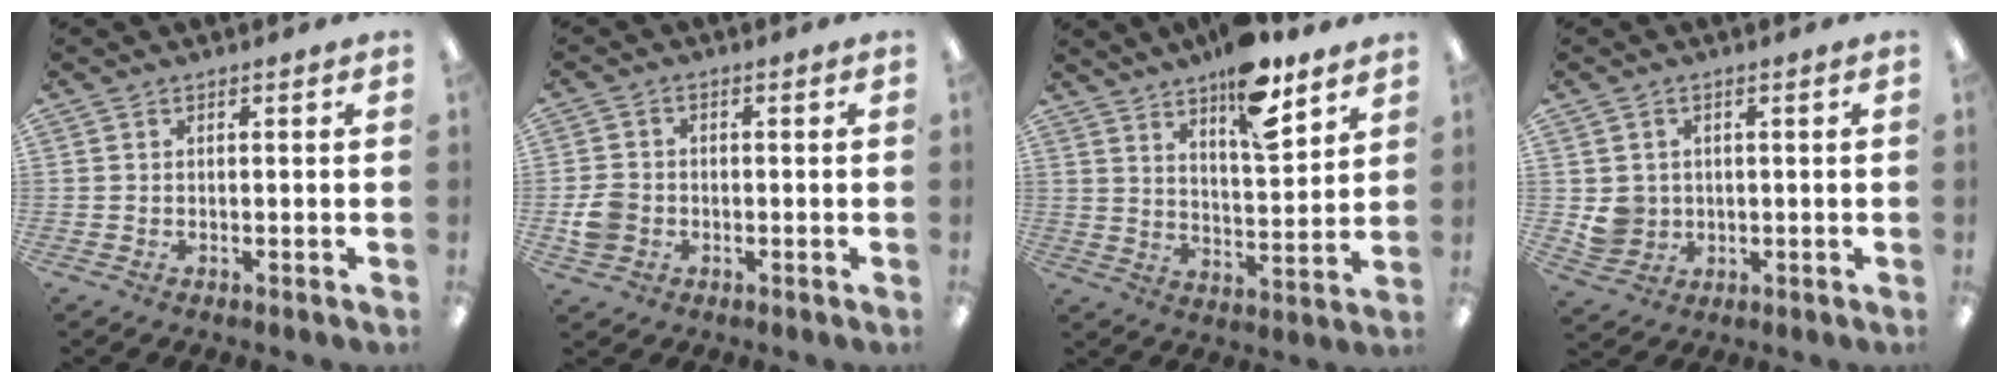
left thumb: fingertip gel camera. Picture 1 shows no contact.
{"total": 5.0, "force": [-1.4, 4.3, 2.3], "torque": [-0.036, 0.008, -0.025]}
{"total": 13.1, "force": [10.0, 4.0, 7.5], "torque": [-0.111, -0.063, 0.171]}
{"total": 4.7, "force": [0.7, 4.6, 0.9], "torque": [-0.011, 0.006, 0.017]}